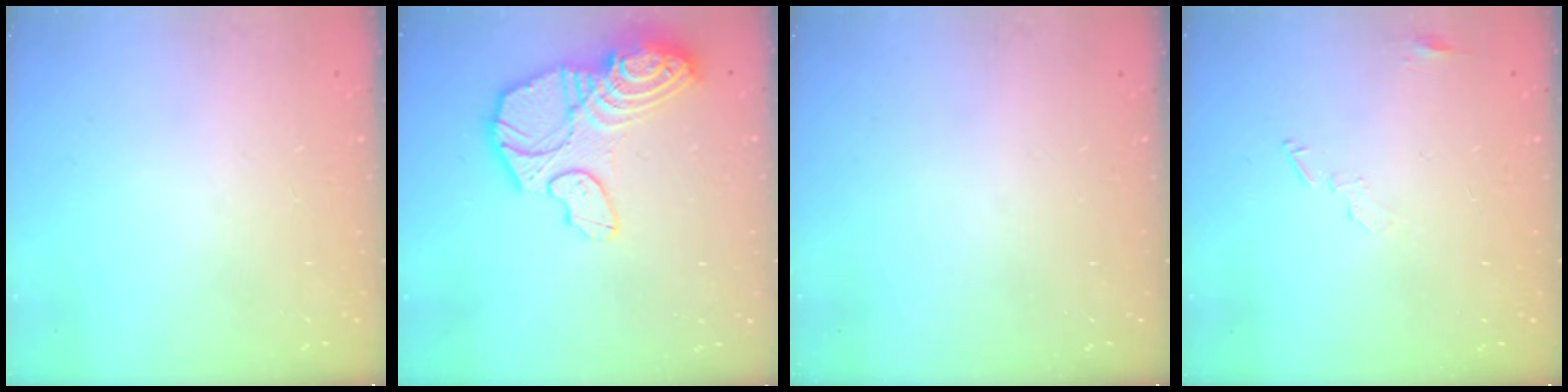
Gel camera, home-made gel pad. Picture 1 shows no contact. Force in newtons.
{"total": 19.7, "press": 19.7, "slide": 1.8}
{"total": 0.0}
{"total": 5.4, "press": 5.3, "slide": 0.4}